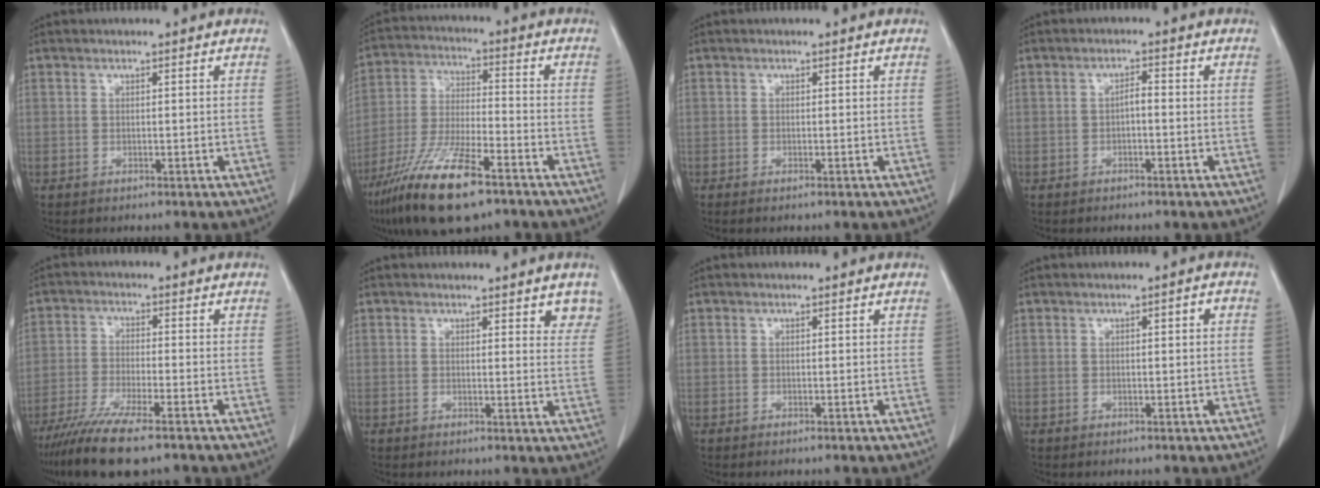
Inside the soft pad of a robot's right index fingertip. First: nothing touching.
{"total": 15.3, "force": [-9.9, 3.0, 11.3], "torque": [-0.233, -0.032, -0.182]}
{"total": 0.6, "force": [-0.4, 0.0, 0.4], "torque": [-0.010, -0.002, -0.007]}
{"total": 1.7, "force": [-0.4, 0.5, 1.5], "torque": [-0.024, 0.005, -0.008]}
{"total": 10.9, "force": [-8.2, 1.2, 7.1], "torque": [-0.121, -0.027, -0.137]}
{"total": 4.8, "force": [3.4, 1.4, 3.0], "torque": [-0.022, -0.012, 0.030]}
{"total": 0.0}
{"total": 1.5, "force": [0.2, 0.3, 1.4], "torque": [-0.020, 0.005, 0.003]}